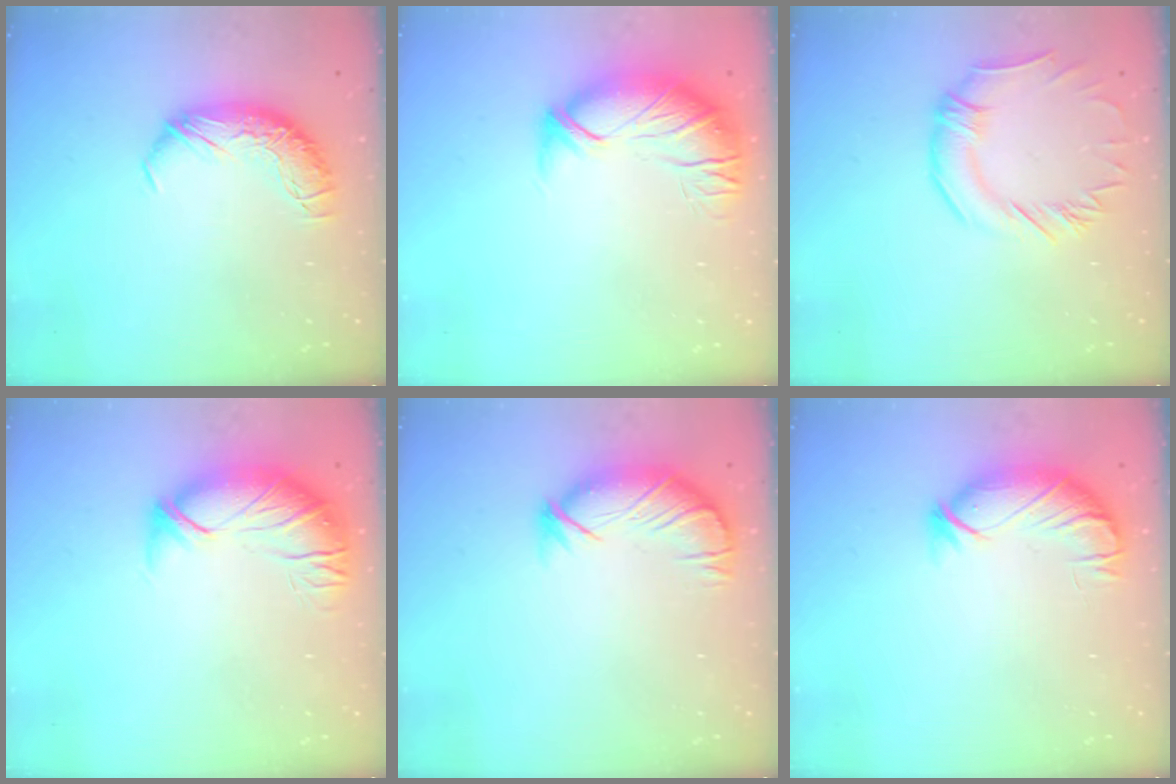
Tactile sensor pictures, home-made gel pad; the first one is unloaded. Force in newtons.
{"total": 2.7, "press": 1.2, "slide": 2.4}
{"total": 1.0, "press": 0.5, "slide": 0.8}
{"total": 2.7, "press": 1.2, "slide": 2.5}
{"total": 3.9, "press": 3.3, "slide": 2.0}
{"total": 3.9, "press": 3.3, "slide": 2.1}